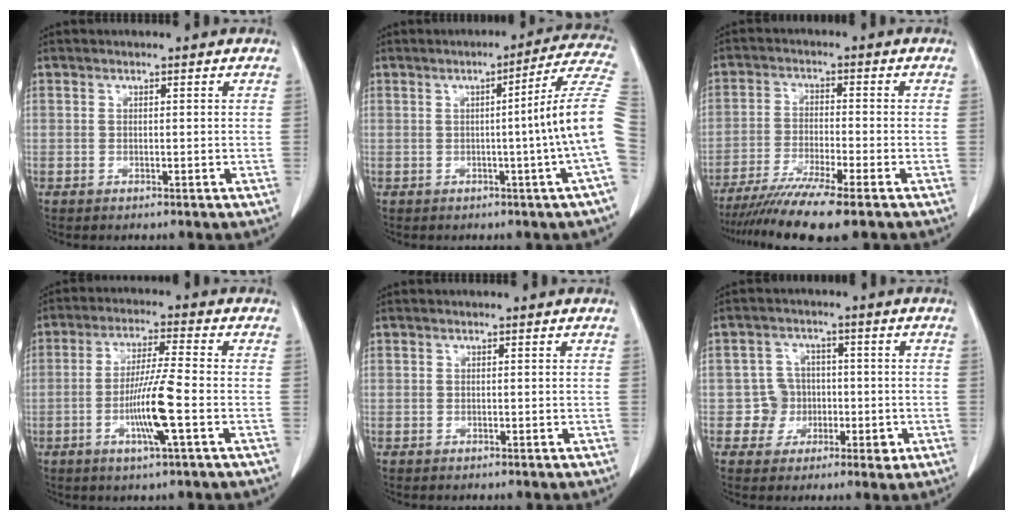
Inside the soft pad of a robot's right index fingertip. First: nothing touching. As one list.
[{"total": 10.9, "force": [-1.1, -2.6, 10.6], "torque": [-0.121, 0.006, -0.021]}, {"total": 10.5, "force": [-8.2, -0.6, 6.4], "torque": [-0.106, -0.027, -0.135]}, {"total": 8.9, "force": [-2.6, -0.5, 8.5], "torque": [-0.164, -0.010, -0.051]}, {"total": 0.0}, {"total": 5.2, "force": [-0.9, 5.0, 0.8], "torque": [0.006, 0.017, -0.010]}]